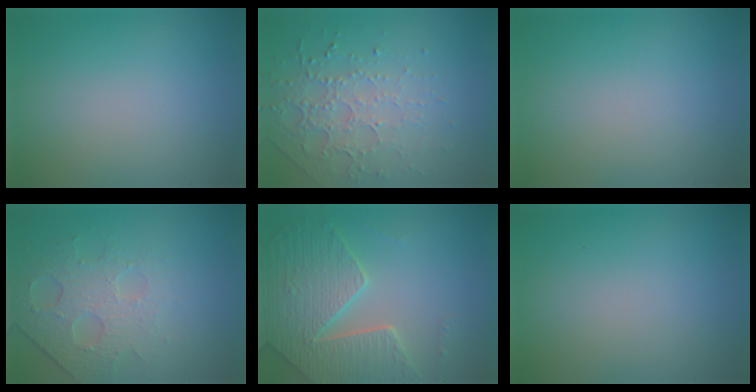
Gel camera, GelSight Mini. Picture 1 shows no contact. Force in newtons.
{"total": 4.5, "press": 3.1, "slide": 3.3}
{"total": 0.0}
{"total": 4.9, "press": 3.4, "slide": 3.6}
{"total": 6.5, "press": 5.2, "slide": 3.8}
{"total": 0.0}